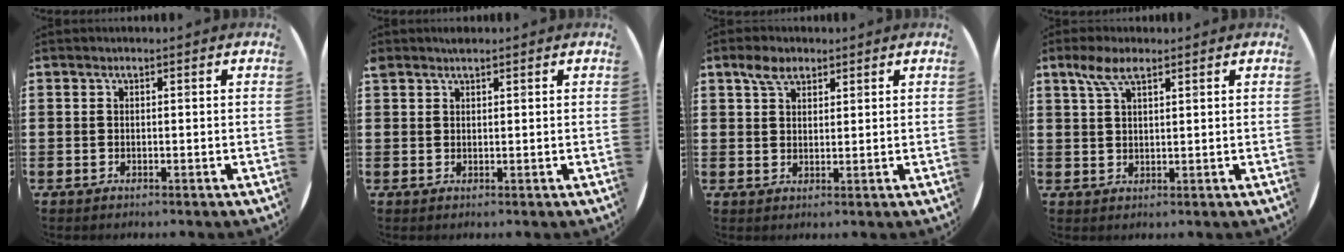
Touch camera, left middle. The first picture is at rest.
{"total": 1.1, "force": [1.1, 0.3, 0.1], "torque": [-0.004, 0.001, 0.021]}
{"total": 3.5, "force": [2.5, 1.8, 1.6], "torque": [-0.029, 0.002, 0.045]}
{"total": 4.3, "force": [2.8, 1.3, 3.0], "torque": [-0.067, 0.005, 0.049]}